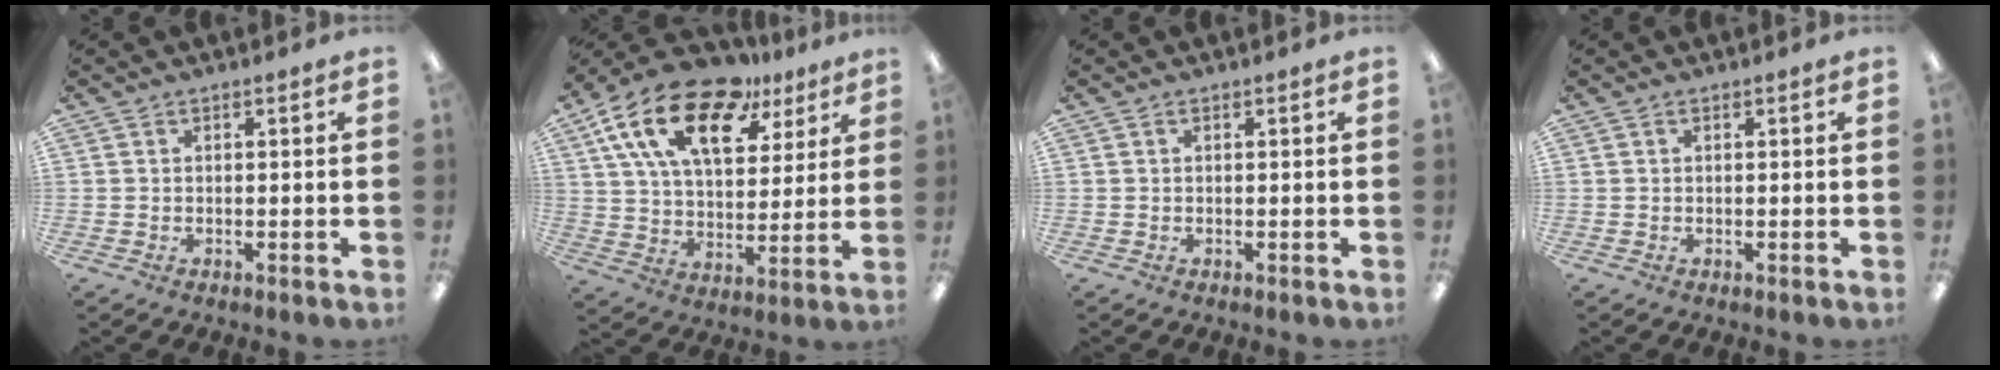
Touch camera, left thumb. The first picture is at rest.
{"total": 20.8, "force": [12.0, 10.9, 13.1], "torque": [-0.231, -0.048, 0.213]}
{"total": 0.0}
{"total": 0.0}